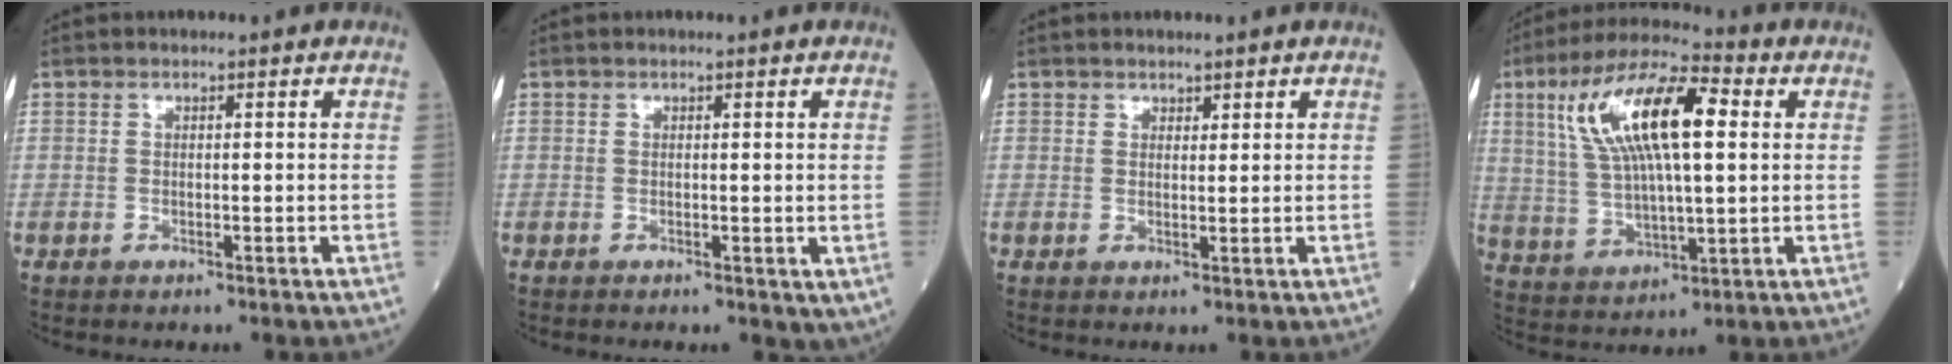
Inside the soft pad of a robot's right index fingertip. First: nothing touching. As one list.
[{"total": 2.0, "force": [-0.1, 1.1, 1.7], "torque": [-0.022, -0.004, 0.001]}, {"total": 1.1, "force": [0.9, 0.6, 0.1], "torque": [0.001, -0.004, 0.015]}, {"total": 16.6, "force": [4.6, 4.3, 15.3], "torque": [-0.303, 0.029, 0.083]}]